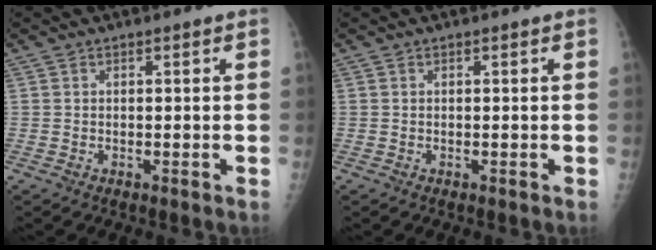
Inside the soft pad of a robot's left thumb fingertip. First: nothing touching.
{"total": 0.0}